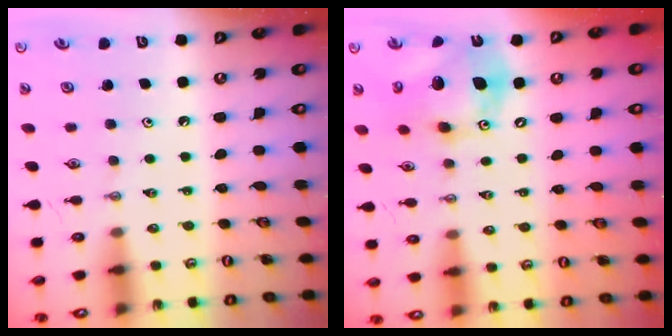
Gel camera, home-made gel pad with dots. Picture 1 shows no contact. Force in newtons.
{"total": 16.7, "press": 16.4, "slide": 2.9}